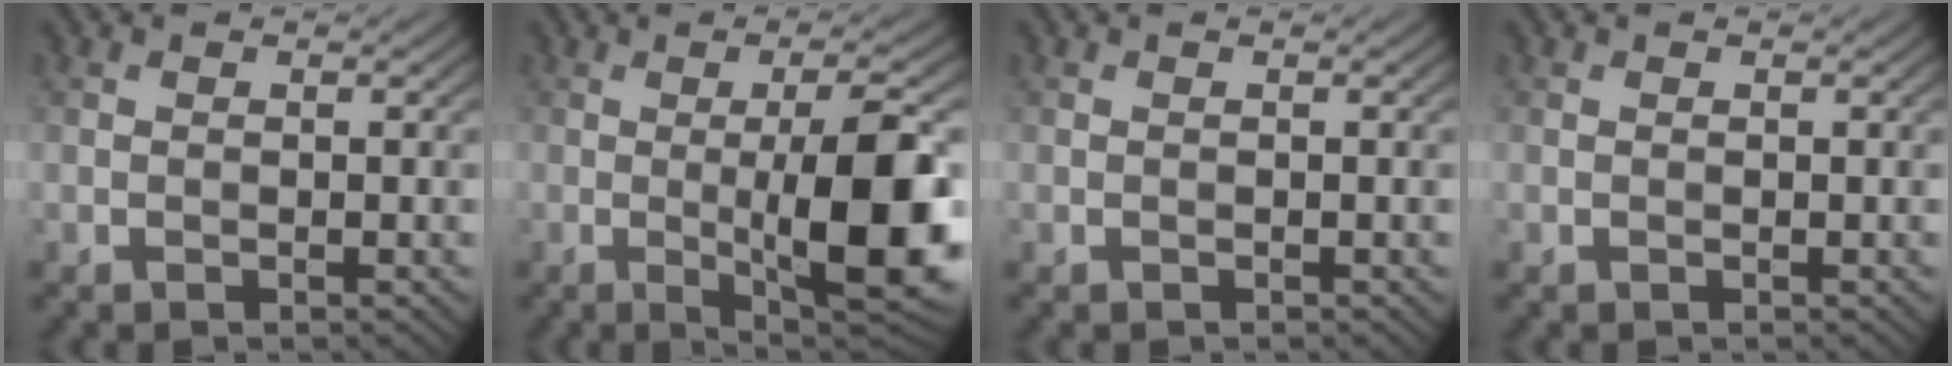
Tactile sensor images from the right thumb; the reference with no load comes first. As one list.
[{"total": 13.2, "force": [-1.3, 3.4, 12.7], "torque": [-0.166, 0.003, -0.023]}, {"total": 0.0}, {"total": 0.0}]